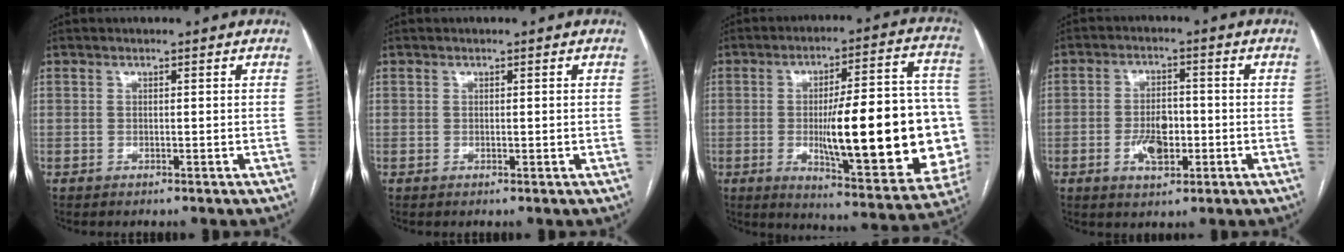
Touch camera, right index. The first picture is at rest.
{"total": 0.5, "force": [0.0, 0.2, 0.5], "torque": [-0.012, -0.002, 0.003]}
{"total": 27.0, "force": [-3.4, 5.3, 26.2], "torque": [-0.296, 0.014, -0.036]}
{"total": 5.9, "force": [-1.6, 2.9, 4.9], "torque": [-0.093, 0.002, -0.023]}